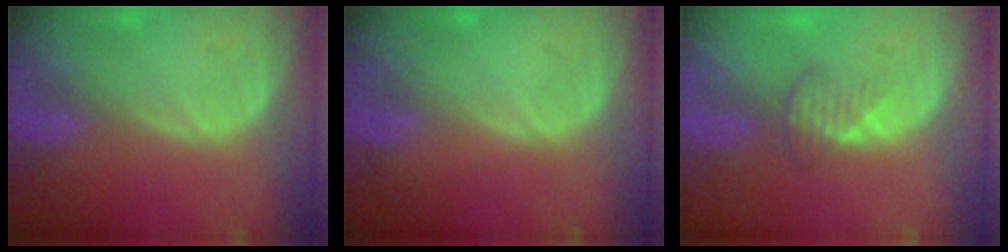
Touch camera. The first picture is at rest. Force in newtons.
{"total": 0.0}
{"total": 2.7, "press": 2.6, "slide": 0.7}